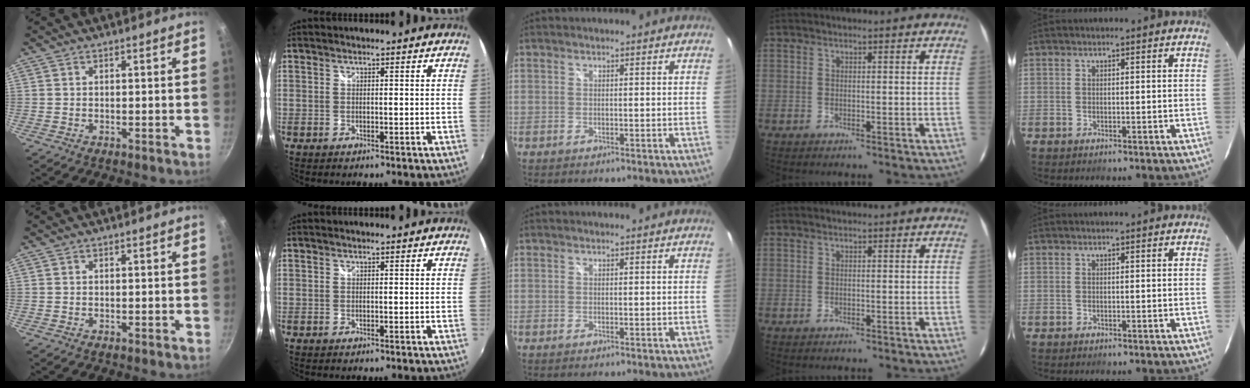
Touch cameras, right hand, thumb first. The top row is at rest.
{}